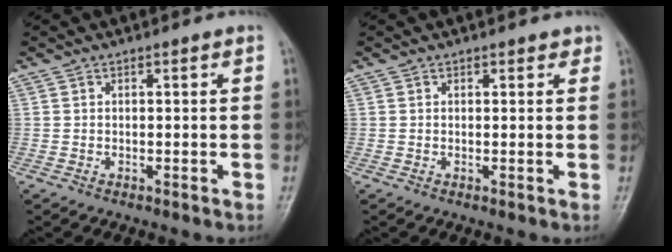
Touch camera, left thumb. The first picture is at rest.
{"total": 1.1, "force": [0.9, 0.7, 0.3], "torque": [0.009, -0.005, 0.006]}